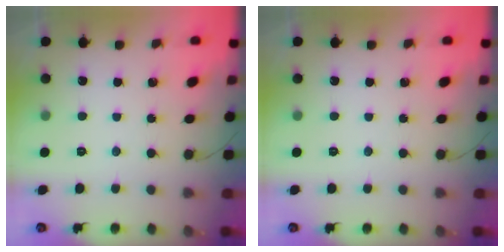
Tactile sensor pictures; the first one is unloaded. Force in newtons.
{"total": 0.0}